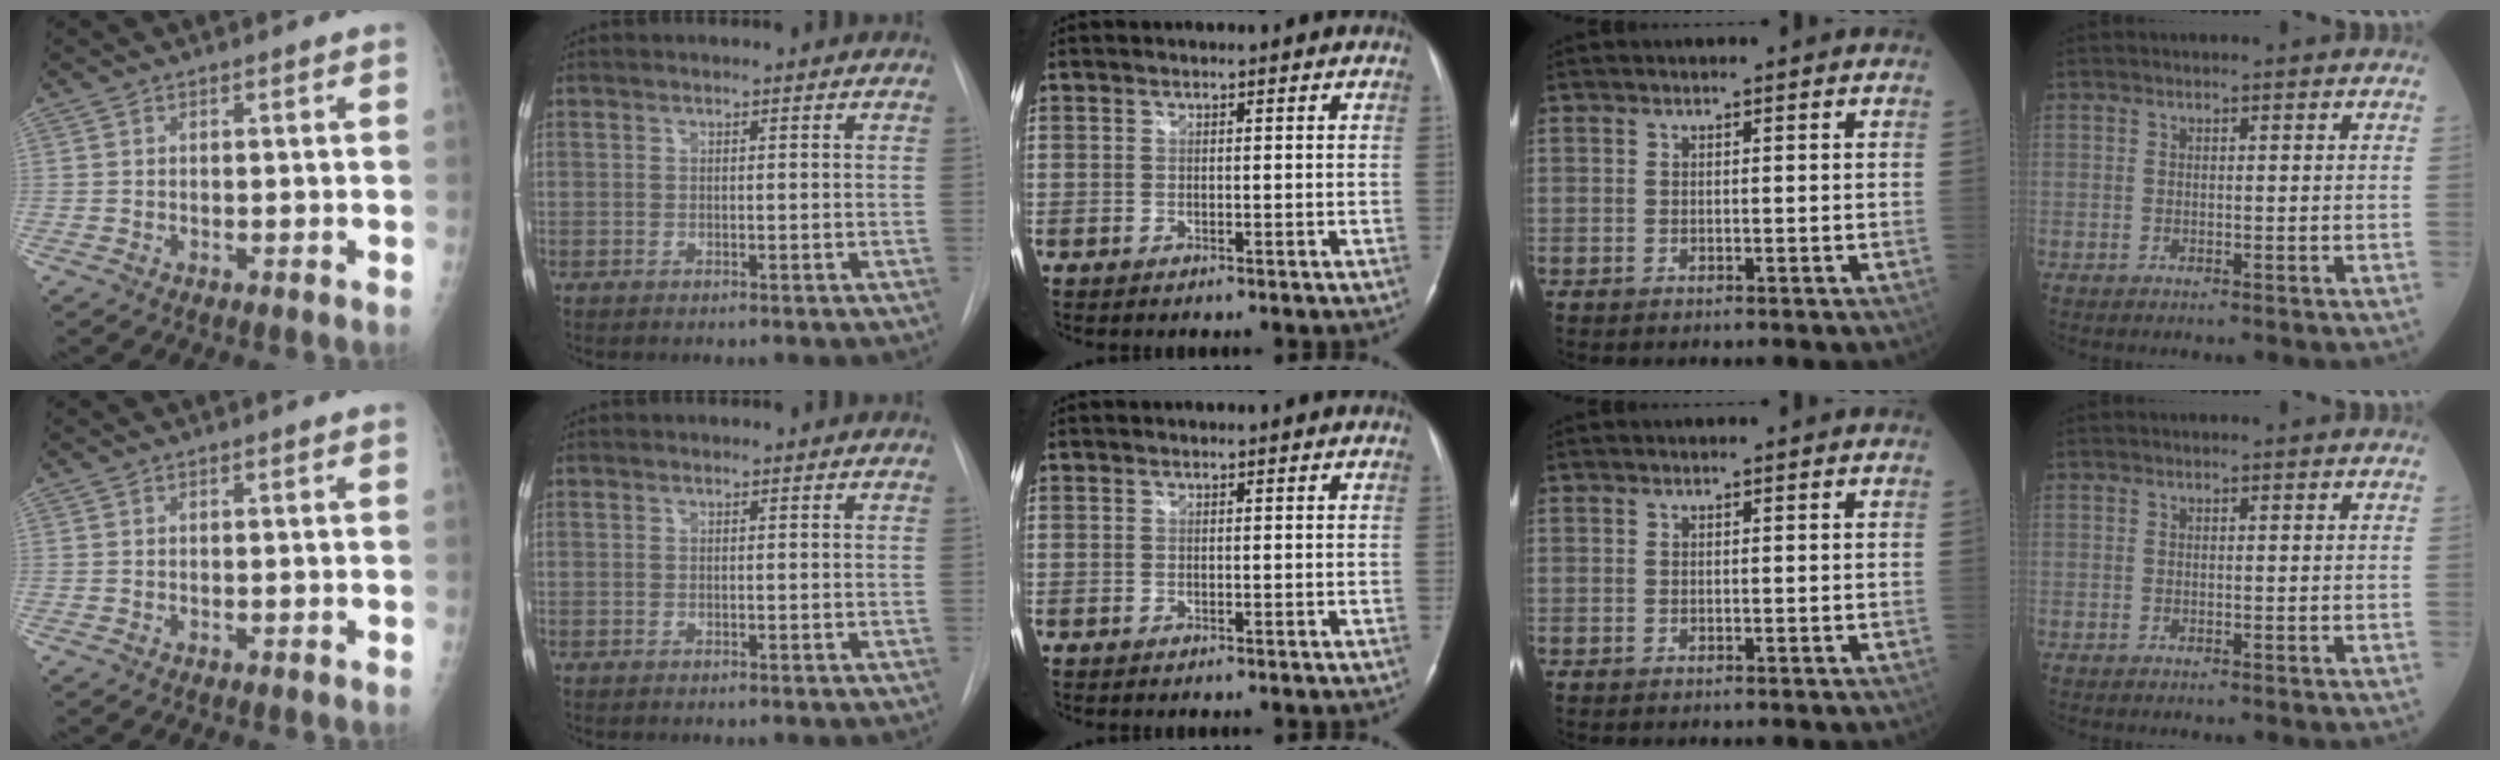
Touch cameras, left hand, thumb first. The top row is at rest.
{}